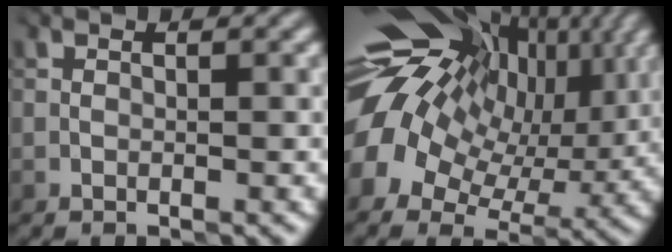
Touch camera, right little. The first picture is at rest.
{"total": 15.8, "force": [4.0, 11.4, 10.1], "torque": [-0.186, 0.008, 0.084]}